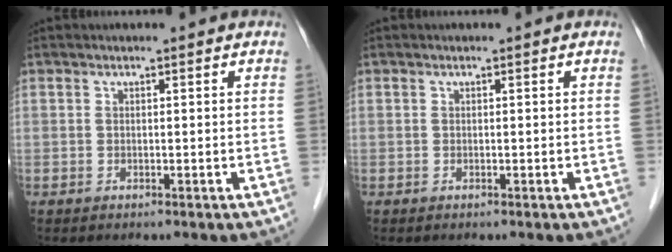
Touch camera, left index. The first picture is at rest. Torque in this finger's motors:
{"motor_torque": [0.00, 0.00, 0.00, 0.00]}